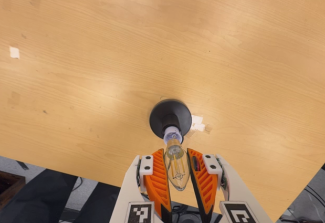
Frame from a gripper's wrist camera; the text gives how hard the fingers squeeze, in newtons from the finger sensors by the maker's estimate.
{"total": 13.0, "left": 14.3, "right": 11.6}